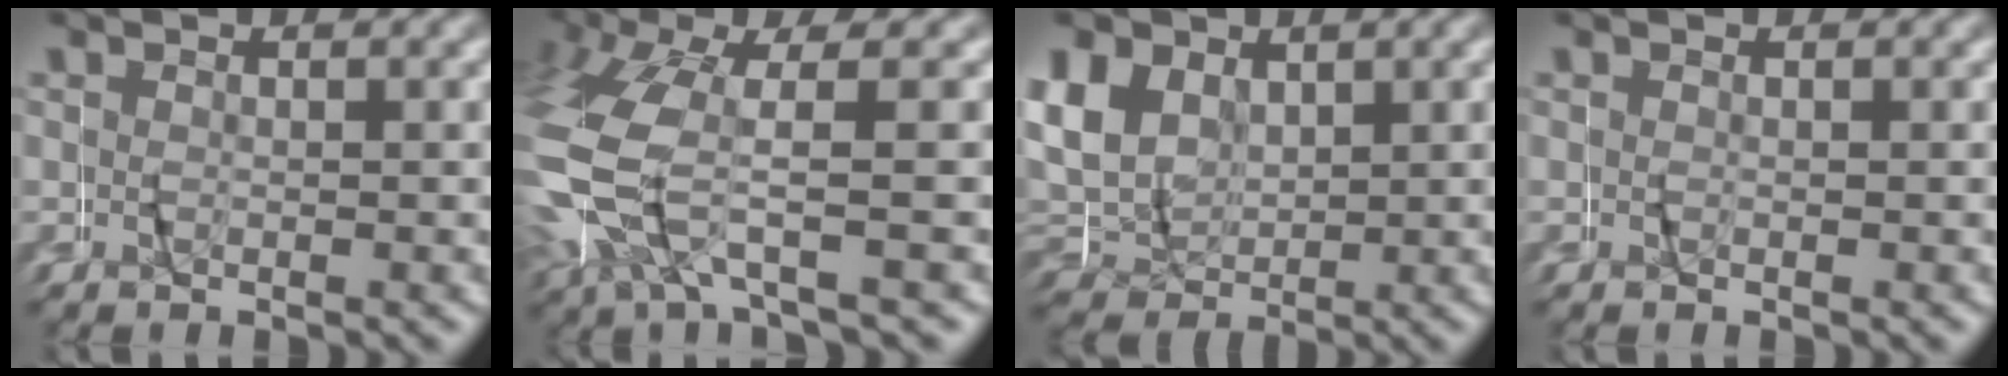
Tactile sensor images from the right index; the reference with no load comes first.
{"total": 7.8, "force": [-0.6, 5.1, 5.9], "torque": [-0.195, -0.023, -0.003]}
{"total": 10.7, "force": [2.4, 9.5, 4.3], "torque": [-0.113, 0.006, 0.027]}
{"total": 0.0}